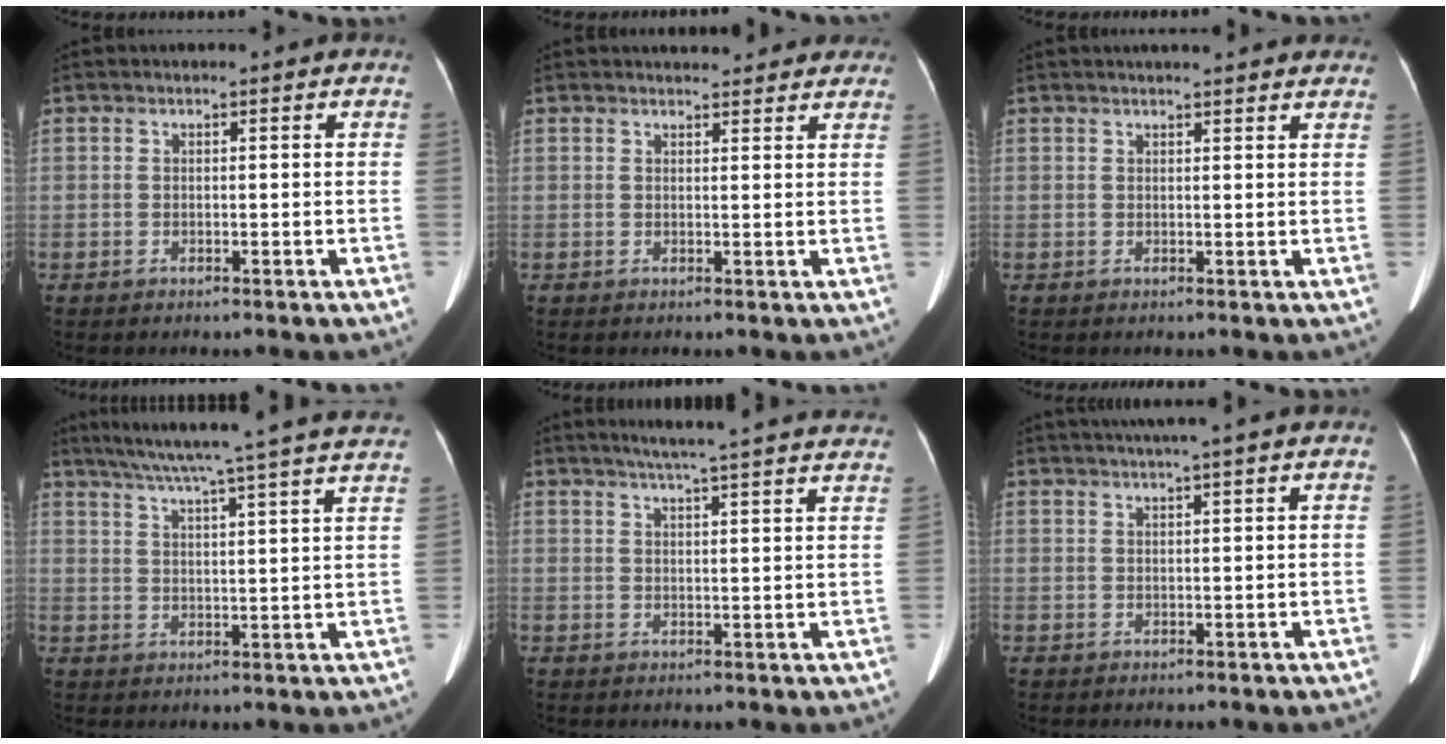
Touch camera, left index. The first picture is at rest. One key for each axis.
{"total": 8.9, "fx": 8.1, "fy": 2.6, "fz": 2.6, "tx": -0.015, "ty": 0.014, "tz": 0.080}
{"total": 9.9, "fx": 8.8, "fy": 1.7, "fz": 4.1, "tx": -0.046, "ty": 0.019, "tz": 0.093}
{"total": 24.7, "fx": 21.6, "fy": -1.1, "fz": 11.9, "tx": -0.198, "ty": -0.012, "tz": 0.278}
{"total": 20.1, "fx": 18.1, "fy": 0.3, "fz": 8.8, "tx": -0.128, "ty": -0.006, "tz": 0.220}
{"total": 6.0, "fx": 4.8, "fy": -1.1, "fz": 3.5, "tx": -0.052, "ty": 0.024, "tz": 0.066}